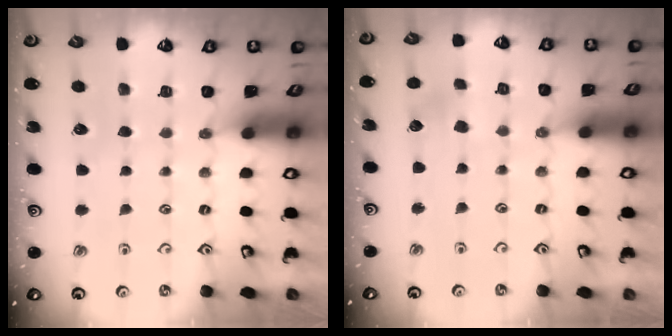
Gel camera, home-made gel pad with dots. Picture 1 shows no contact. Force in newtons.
{"total": 2.4, "press": 2.3, "slide": 0.4}